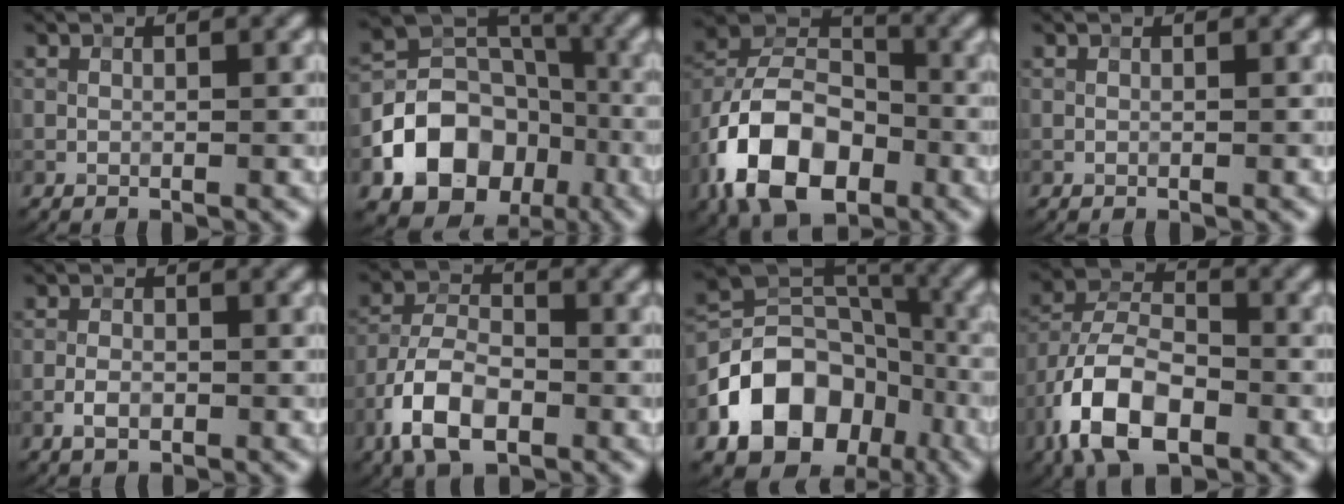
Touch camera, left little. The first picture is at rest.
{"total": 11.5, "force": [-4.7, 9.1, 5.3], "torque": [-0.085, 0.001, -0.103]}
{"total": 11.3, "force": [-5.1, 7.2, 7.2], "torque": [-0.135, 0.005, -0.103]}
{"total": 0.0}
{"total": 2.0, "force": [-0.9, 1.2, 1.4], "torque": [-0.025, 0.003, -0.018]}
{"total": 7.1, "force": [-3.7, 3.7, 4.9], "torque": [-0.097, 0.002, -0.079]}
{"total": 11.7, "force": [-5.1, 8.5, 6.1], "torque": [-0.098, 0.005, -0.094]}
{"total": 9.8, "force": [-4.8, 5.4, 6.7], "torque": [-0.142, 0.001, -0.096]}